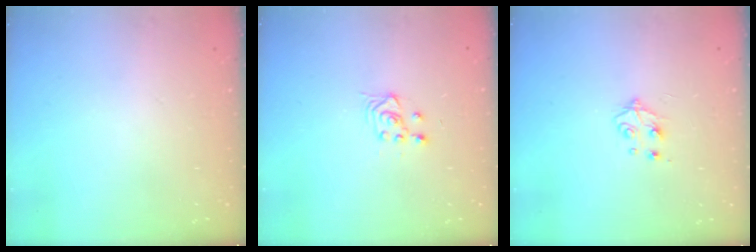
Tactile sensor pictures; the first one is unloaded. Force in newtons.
{"total": 3.4, "press": 3.1, "slide": 1.4}
{"total": 4.9, "press": 4.9, "slide": 0.7}